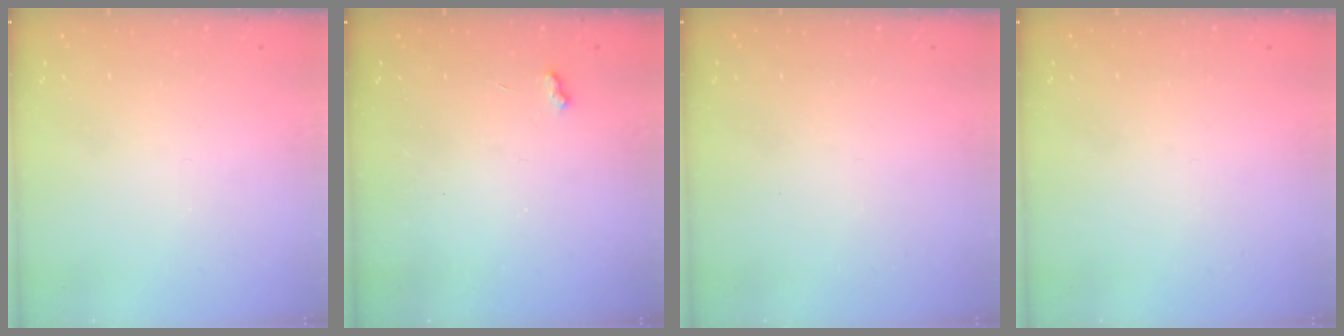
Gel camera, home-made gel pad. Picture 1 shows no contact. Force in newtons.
{"total": 2.8, "press": 2.7, "slide": 0.5}
{"total": 0.0}
{"total": 0.0}